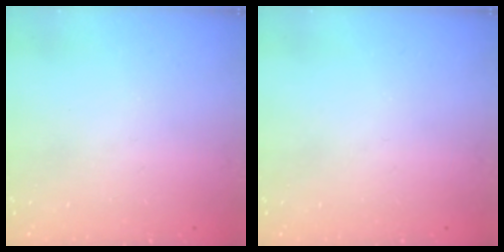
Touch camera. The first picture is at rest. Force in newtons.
{"total": 0.0}